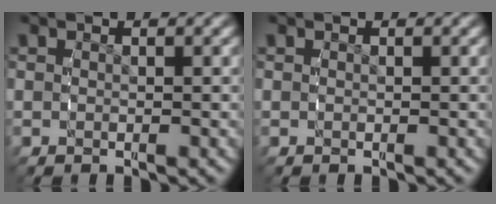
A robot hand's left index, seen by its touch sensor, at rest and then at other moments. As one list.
[{"total": 0.0}]